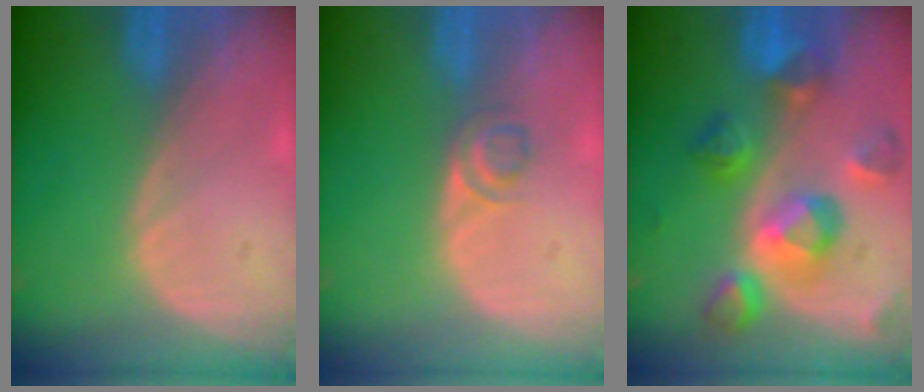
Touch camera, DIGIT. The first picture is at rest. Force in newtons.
{"total": 2.3, "press": 2.1, "slide": 1.0}
{"total": 10.4, "press": 9.3, "slide": 4.6}